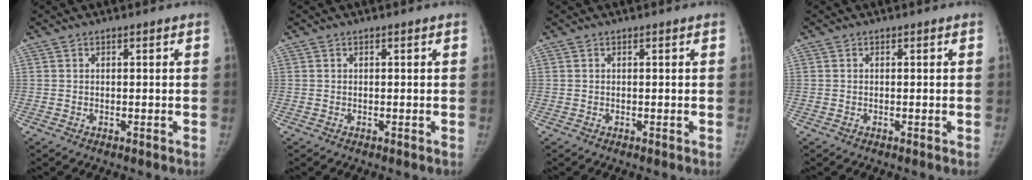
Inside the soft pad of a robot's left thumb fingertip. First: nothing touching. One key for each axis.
{"total": 0.0}
{"total": 0.0}
{"total": 0.0}